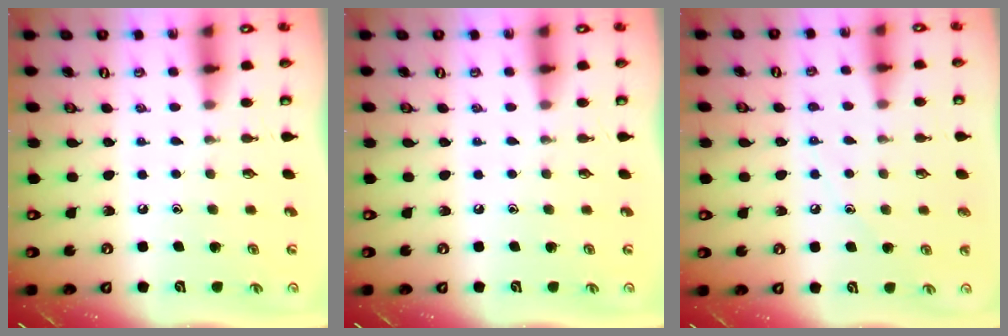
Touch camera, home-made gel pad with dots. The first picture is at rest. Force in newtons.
{"total": 0.0}
{"total": 6.4, "press": 6.3, "slide": 0.7}